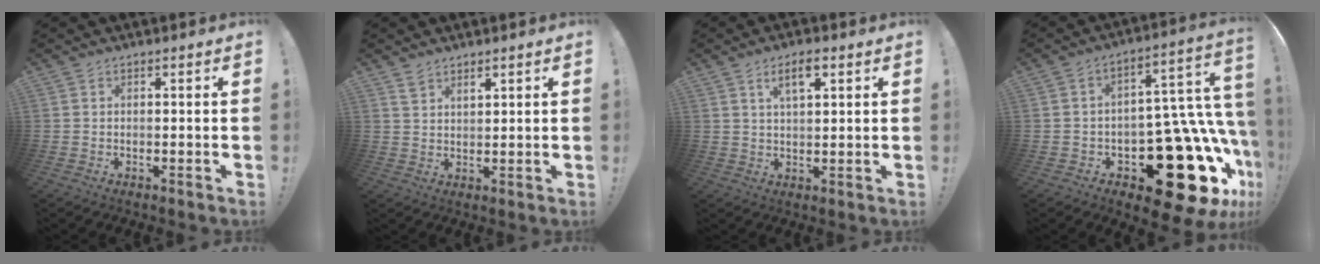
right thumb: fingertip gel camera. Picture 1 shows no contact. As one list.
[{"total": 3.4, "force": [2.8, 1.5, 1.2], "torque": [-0.020, -0.014, 0.052]}, {"total": 5.4, "force": [2.7, 2.0, 4.3], "torque": [-0.071, -0.003, 0.044]}, {"total": 29.6, "force": [-10.9, 15.9, 22.5], "torque": [-0.236, 0.050, -0.135]}]